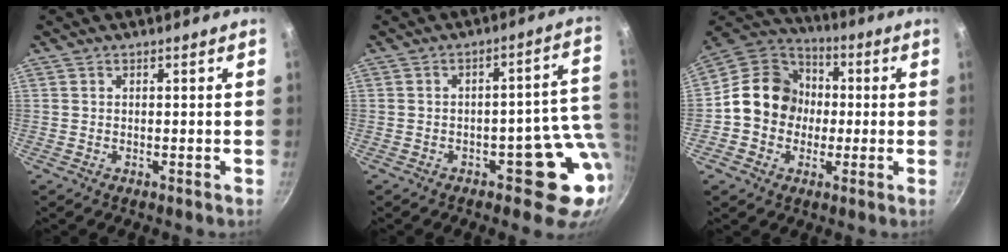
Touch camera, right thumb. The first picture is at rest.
{"total": 11.1, "force": [-1.7, 6.2, 9.1], "torque": [-0.039, 0.022, -0.016]}
{"total": 14.2, "force": [-0.4, 12.5, 6.8], "torque": [-0.076, 0.034, -0.024]}